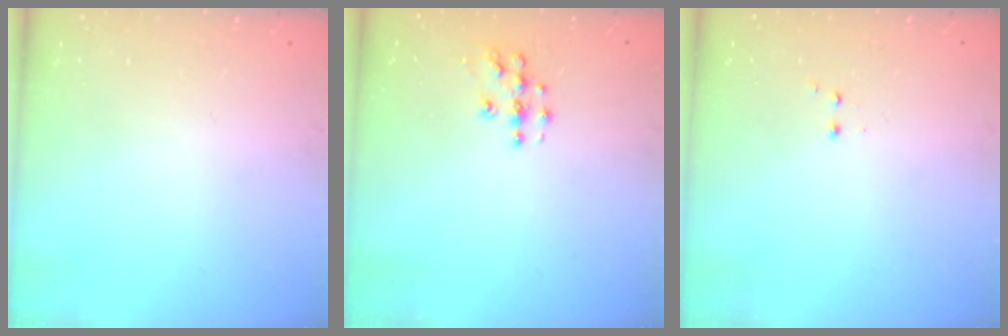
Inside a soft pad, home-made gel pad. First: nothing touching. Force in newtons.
{"total": 6.1, "press": 6.1, "slide": 0.3}
{"total": 1.2, "press": 1.1, "slide": 0.5}